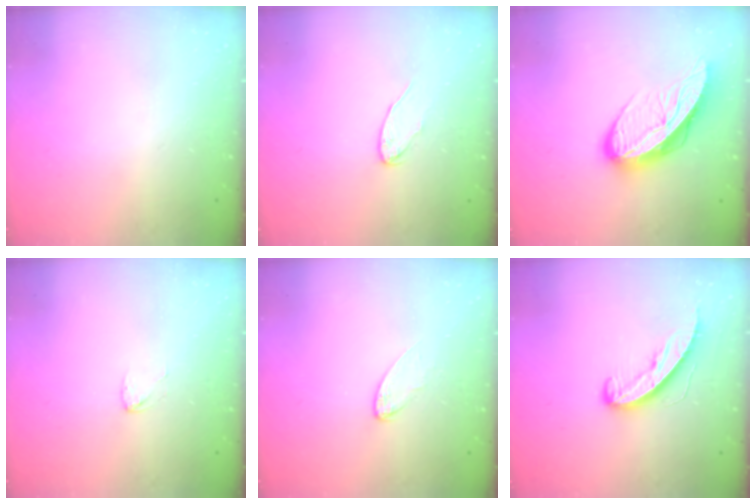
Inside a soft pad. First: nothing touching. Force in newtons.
{"total": 4.8, "press": 4.8, "slide": 0.3}
{"total": 12.5, "press": 12.5, "slide": 1.3}
{"total": 2.8, "press": 2.8, "slide": 0.2}
{"total": 3.7, "press": 3.7, "slide": 0.3}
{"total": 9.0, "press": 9.0, "slide": 0.5}